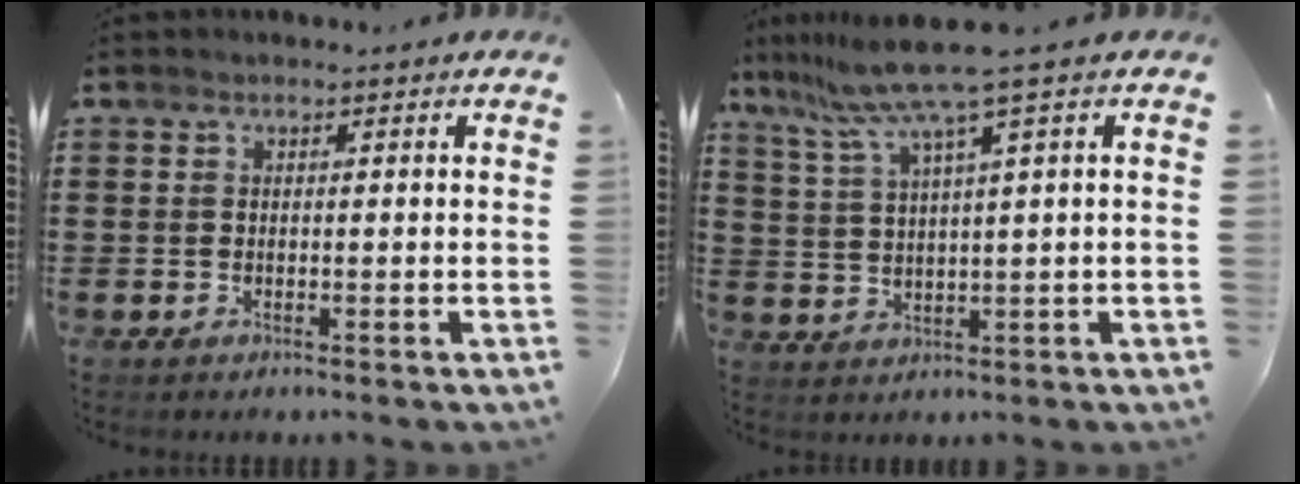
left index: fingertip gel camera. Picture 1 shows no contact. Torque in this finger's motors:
{"motor_torque": [1.01, -0.78, 0.33, 0.15]}